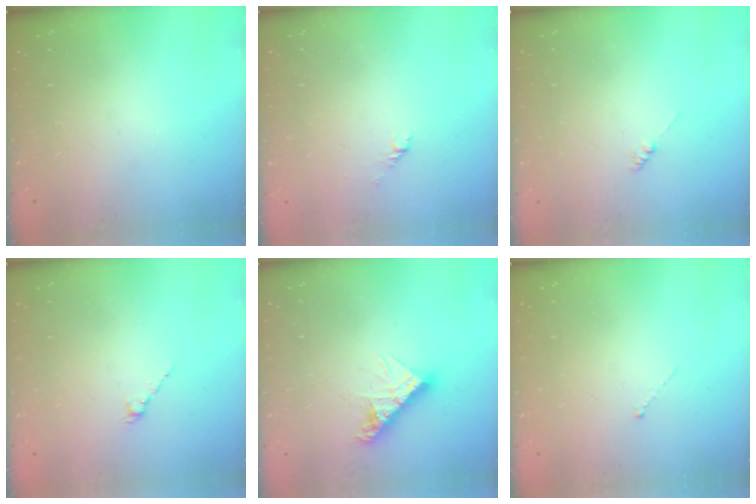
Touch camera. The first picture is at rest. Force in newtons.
{"total": 1.5, "press": 1.4, "slide": 0.5}
{"total": 0.0}
{"total": 1.3, "press": 1.2, "slide": 0.5}
{"total": 9.8, "press": 9.8, "slide": 0.7}
{"total": 0.0}